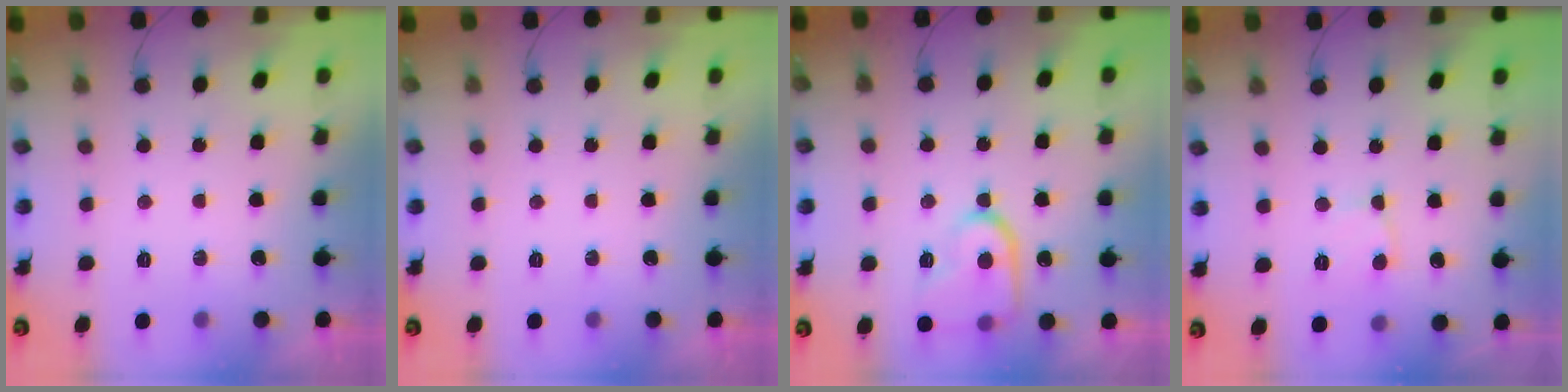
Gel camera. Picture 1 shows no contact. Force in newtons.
{"total": 0.0}
{"total": 13.2, "press": 13.2, "slide": 1.1}
{"total": 2.6, "press": 2.6, "slide": 0.2}